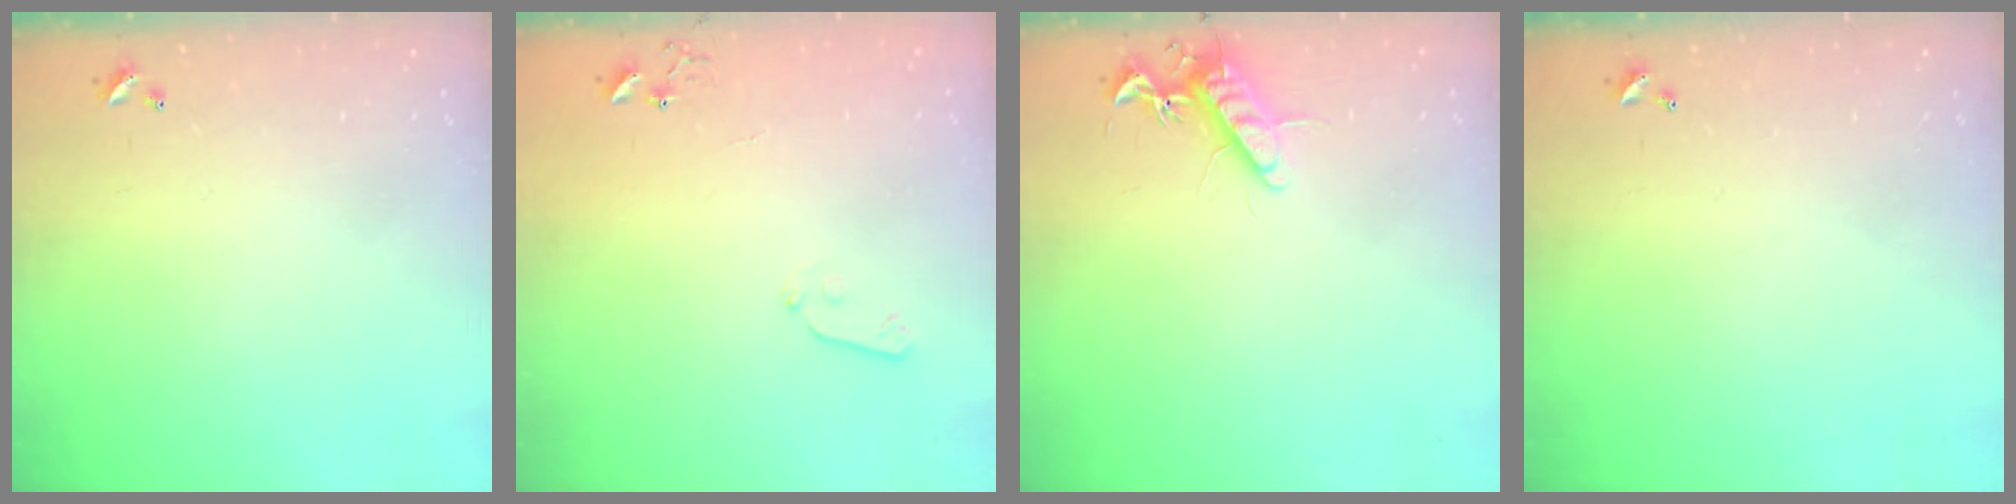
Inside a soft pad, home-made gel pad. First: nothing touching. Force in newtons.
{"total": 4.8, "press": 4.7, "slide": 0.7}
{"total": 11.3, "press": 11.3, "slide": 0.7}
{"total": 0.0}